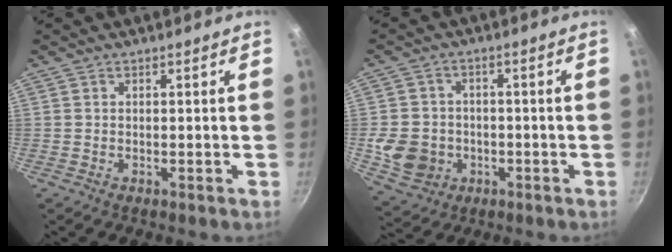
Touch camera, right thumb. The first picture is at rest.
{"total": 9.5, "force": [-2.0, 8.3, 4.3], "torque": [-0.065, 0.012, -0.024]}